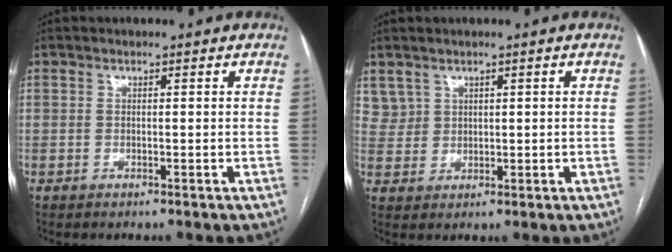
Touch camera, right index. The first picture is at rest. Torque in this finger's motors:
{"motor_torque": [-0.14, 0.21, -0.01, 0.01]}